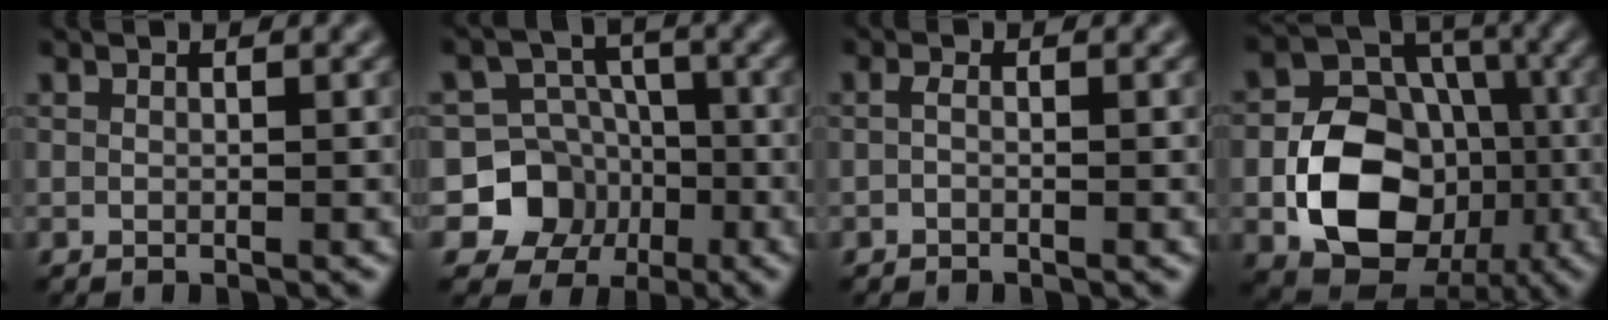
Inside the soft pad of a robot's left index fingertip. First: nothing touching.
{"total": 6.5, "force": [-2.2, 5.9, 1.5], "torque": [-0.007, 0.004, -0.068]}
{"total": 0.6, "force": [-0.2, 0.0, 0.5], "torque": [-0.014, -0.003, -0.004]}
{"total": 11.0, "force": [-2.8, 8.1, 6.9], "torque": [-0.121, -0.004, -0.051]}